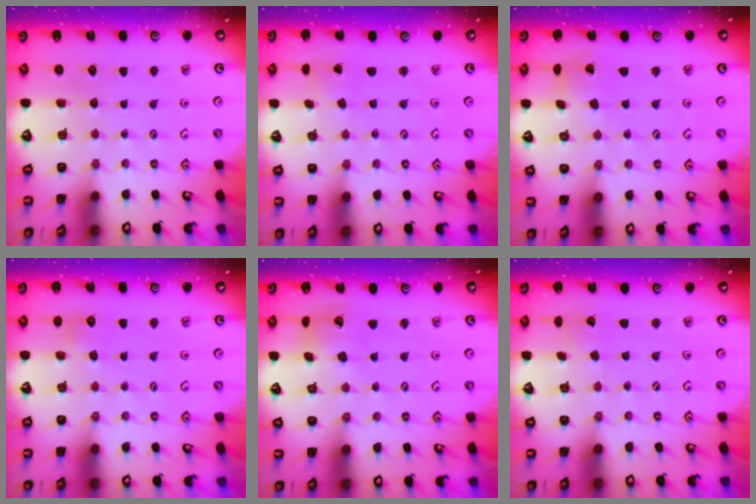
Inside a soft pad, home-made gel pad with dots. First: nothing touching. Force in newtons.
{"total": 0.9, "press": 0.9, "slide": 0.1}
{"total": 1.8, "press": 1.8, "slide": 0.2}
{"total": 5.3, "press": 5.3, "slide": 0.6}
{"total": 9.0, "press": 8.9, "slide": 1.3}
{"total": 2.5, "press": 2.5, "slide": 0.3}